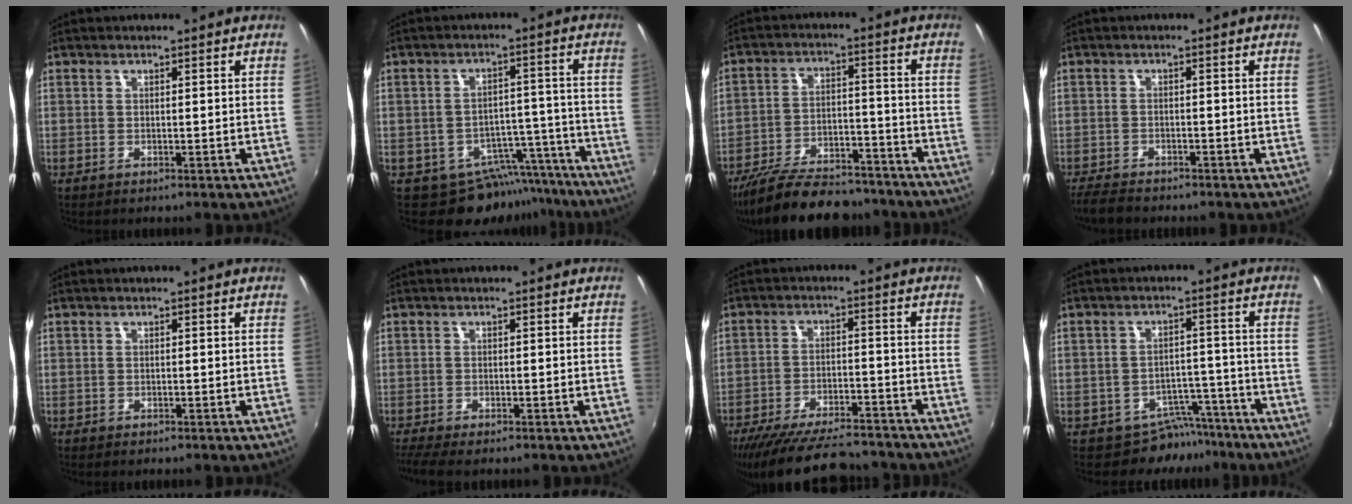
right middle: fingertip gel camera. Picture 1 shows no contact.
{"total": 10.7, "force": [-9.1, 5.5, 1.0], "torque": [-0.001, 0.042, -0.110]}
{"total": 20.6, "force": [-17.3, 6.8, 8.9], "torque": [-0.178, -0.008, -0.252]}
{"total": 5.0, "force": [-4.5, 1.2, 1.6], "torque": [-0.050, -0.024, -0.085]}
{"total": 0.6, "force": [-0.5, 0.3, 0.1], "torque": [-0.005, -0.003, -0.010]}
{"total": 4.5, "force": [-3.7, 0.6, 2.5], "torque": [-0.060, -0.027, -0.068]}
{"total": 20.2, "force": [-17.4, 5.2, 8.8], "torque": [-0.176, -0.021, -0.256]}
{"total": 6.3, "force": [-5.3, 3.5, 0.1], "torque": [0.003, 0.030, -0.068]}